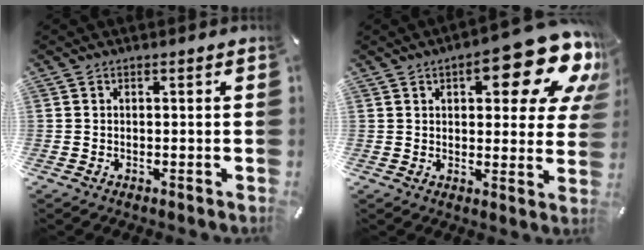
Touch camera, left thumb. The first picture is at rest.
{"total": 18.7, "force": [9.0, 7.8, 14.4], "torque": [-0.176, -0.051, 0.141]}